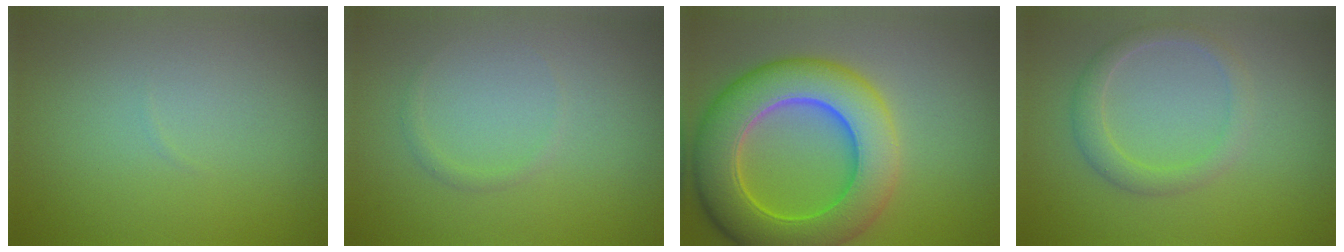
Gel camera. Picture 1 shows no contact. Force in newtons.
{"total": 0.7, "press": 0.7, "slide": 0.1}
{"total": 10.1, "press": 10.1, "slide": 0.6}
{"total": 2.3, "press": 2.3, "slide": 0.1}